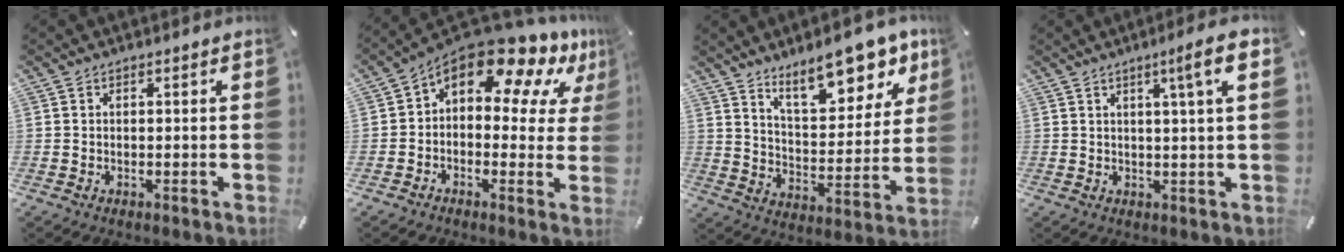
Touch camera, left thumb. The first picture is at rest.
{"total": 15.0, "force": [9.6, 6.6, 9.4], "torque": [-0.155, -0.075, 0.159]}
{"total": 16.3, "force": [12.4, 6.4, 8.5], "torque": [-0.118, -0.080, 0.211]}
{"total": 7.7, "force": [3.1, 0.3, 7.1], "torque": [-0.108, -0.007, 0.041]}